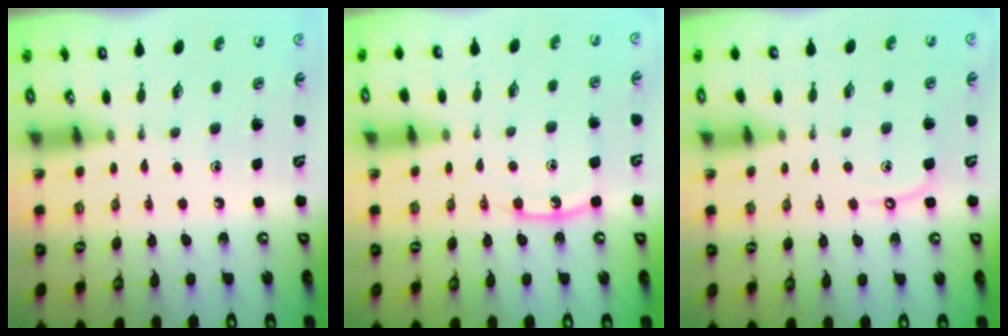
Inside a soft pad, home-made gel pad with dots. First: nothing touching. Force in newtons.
{"total": 9.1, "press": 9.1, "slide": 0.8}
{"total": 3.9, "press": 3.9, "slide": 0.5}